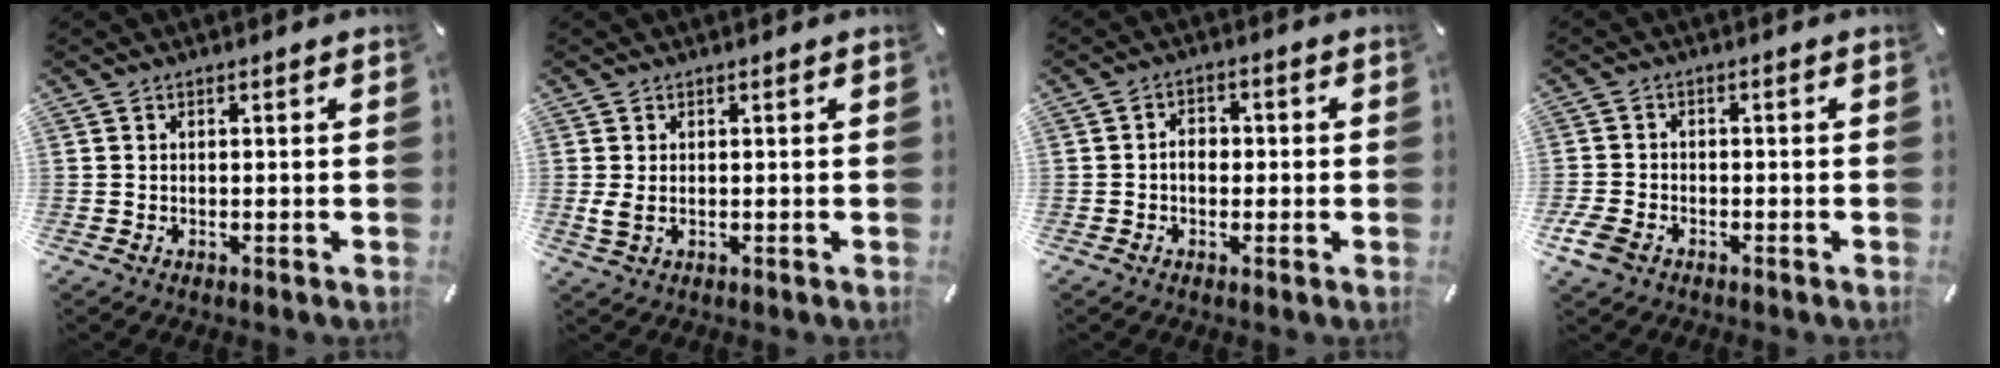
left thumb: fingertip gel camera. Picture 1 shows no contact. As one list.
[{"total": 2.4, "force": [0.1, 1.5, 1.9], "torque": [-0.037, -0.005, 0.001]}, {"total": 3.7, "force": [-0.7, 2.7, 2.4], "torque": [-0.038, 0.004, -0.015]}, {"total": 4.4, "force": [-2.4, 2.9, 2.2], "torque": [-0.061, 0.004, -0.048]}]